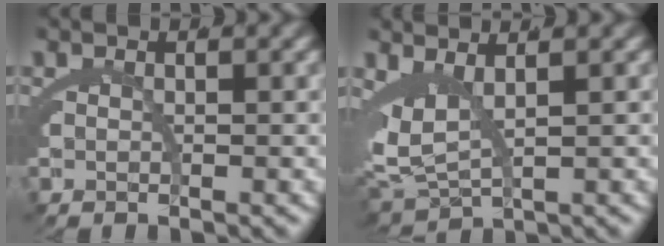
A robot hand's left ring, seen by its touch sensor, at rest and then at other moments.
{"total": 6.1, "force": [0.8, 4.8, 3.7], "torque": [-0.104, -0.022, 0.023]}